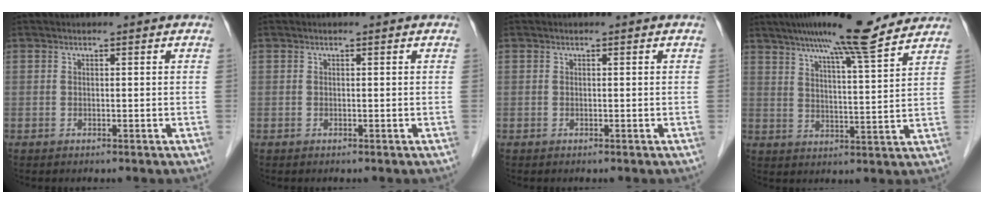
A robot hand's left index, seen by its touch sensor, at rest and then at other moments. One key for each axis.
{"total": 0.0}
{"total": 0.0}
{"total": 15.0, "fx": 12.4, "fy": 0.6, "fz": 8.4, "tx": -0.133, "ty": 0.019, "tz": 0.174}